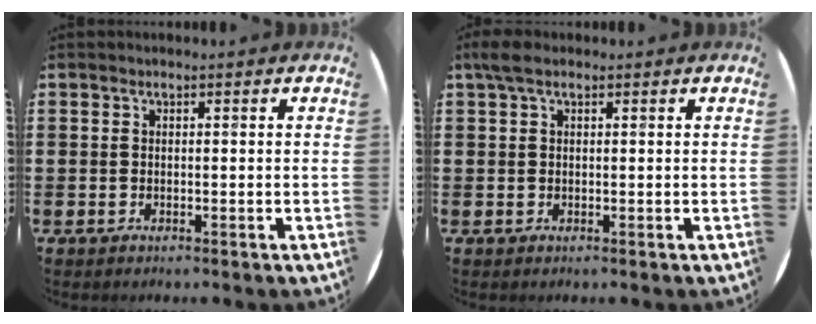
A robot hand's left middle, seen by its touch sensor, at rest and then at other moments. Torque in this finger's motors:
{"motor_torque": [0.62, -0.35, 0.07, 0.01]}